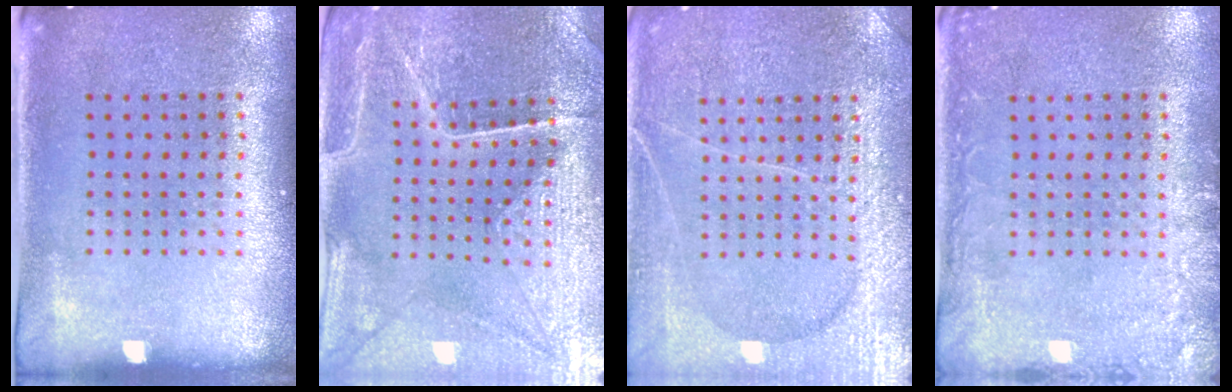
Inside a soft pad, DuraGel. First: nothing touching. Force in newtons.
{"total": 3.4, "press": 3.4, "slide": 0.4}
{"total": 5.8, "press": 5.7, "slide": 0.8}
{"total": 2.4, "press": 2.4, "slide": 0.4}